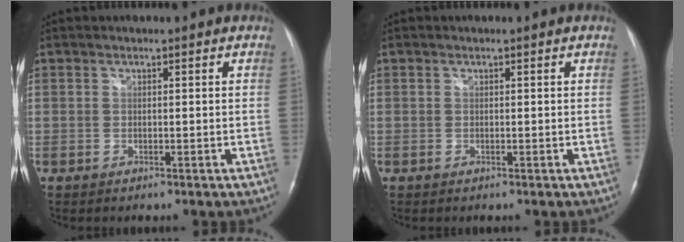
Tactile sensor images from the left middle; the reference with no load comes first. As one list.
[{"total": 0.0}]